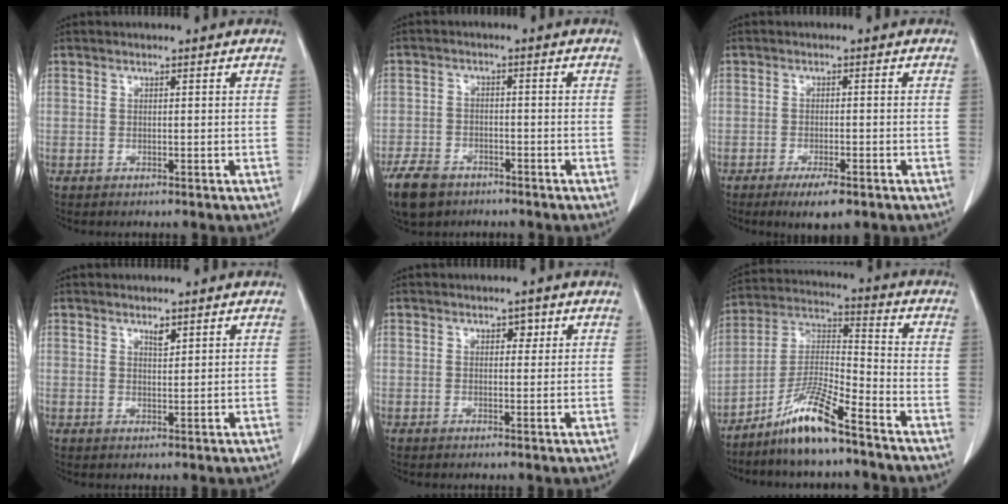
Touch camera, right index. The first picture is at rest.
{"total": 7.5, "force": [-5.4, 4.2, 3.0], "torque": [-0.064, -0.006, -0.092]}
{"total": 4.7, "force": [-3.0, 0.9, 3.4], "torque": [-0.057, -0.009, -0.044]}
{"total": 1.4, "force": [1.0, 0.4, 0.8], "torque": [-0.016, -0.004, 0.019]}
{"total": 1.3, "force": [0.6, 0.9, 0.7], "torque": [-0.004, 0.001, 0.006]}
{"total": 10.7, "force": [-7.9, 0.6, 7.2], "torque": [-0.150, -0.008, -0.152]}